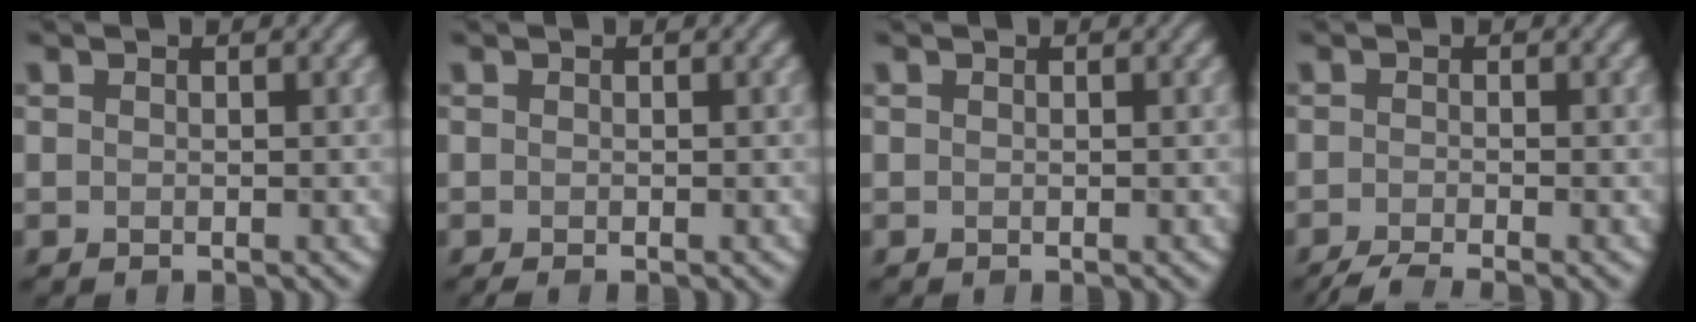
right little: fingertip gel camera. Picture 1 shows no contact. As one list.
[{"total": 0.7, "force": [-0.3, 0.1, 0.5], "torque": [-0.010, -0.005, -0.007]}, {"total": 0.0}, {"total": 3.0, "force": [-2.3, 0.5, 1.9], "torque": [-0.029, -0.006, -0.049]}]